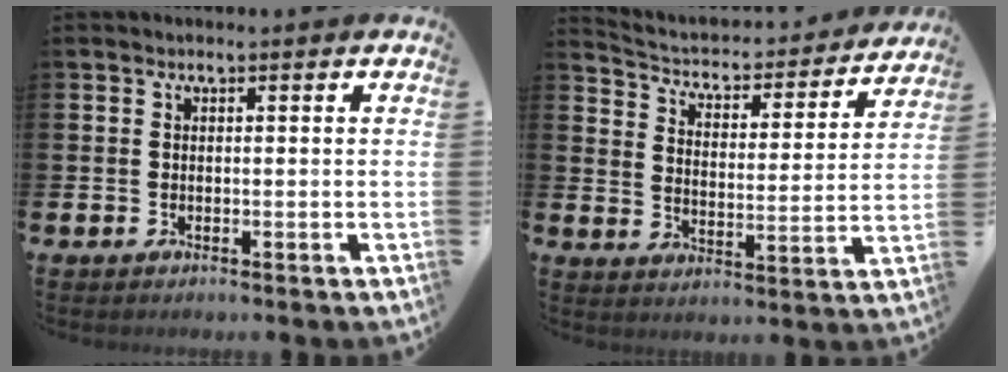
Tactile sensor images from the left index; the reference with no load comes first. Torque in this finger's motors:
{"motor_torque": [-0.54, -1.29, 0.23, 0.02]}